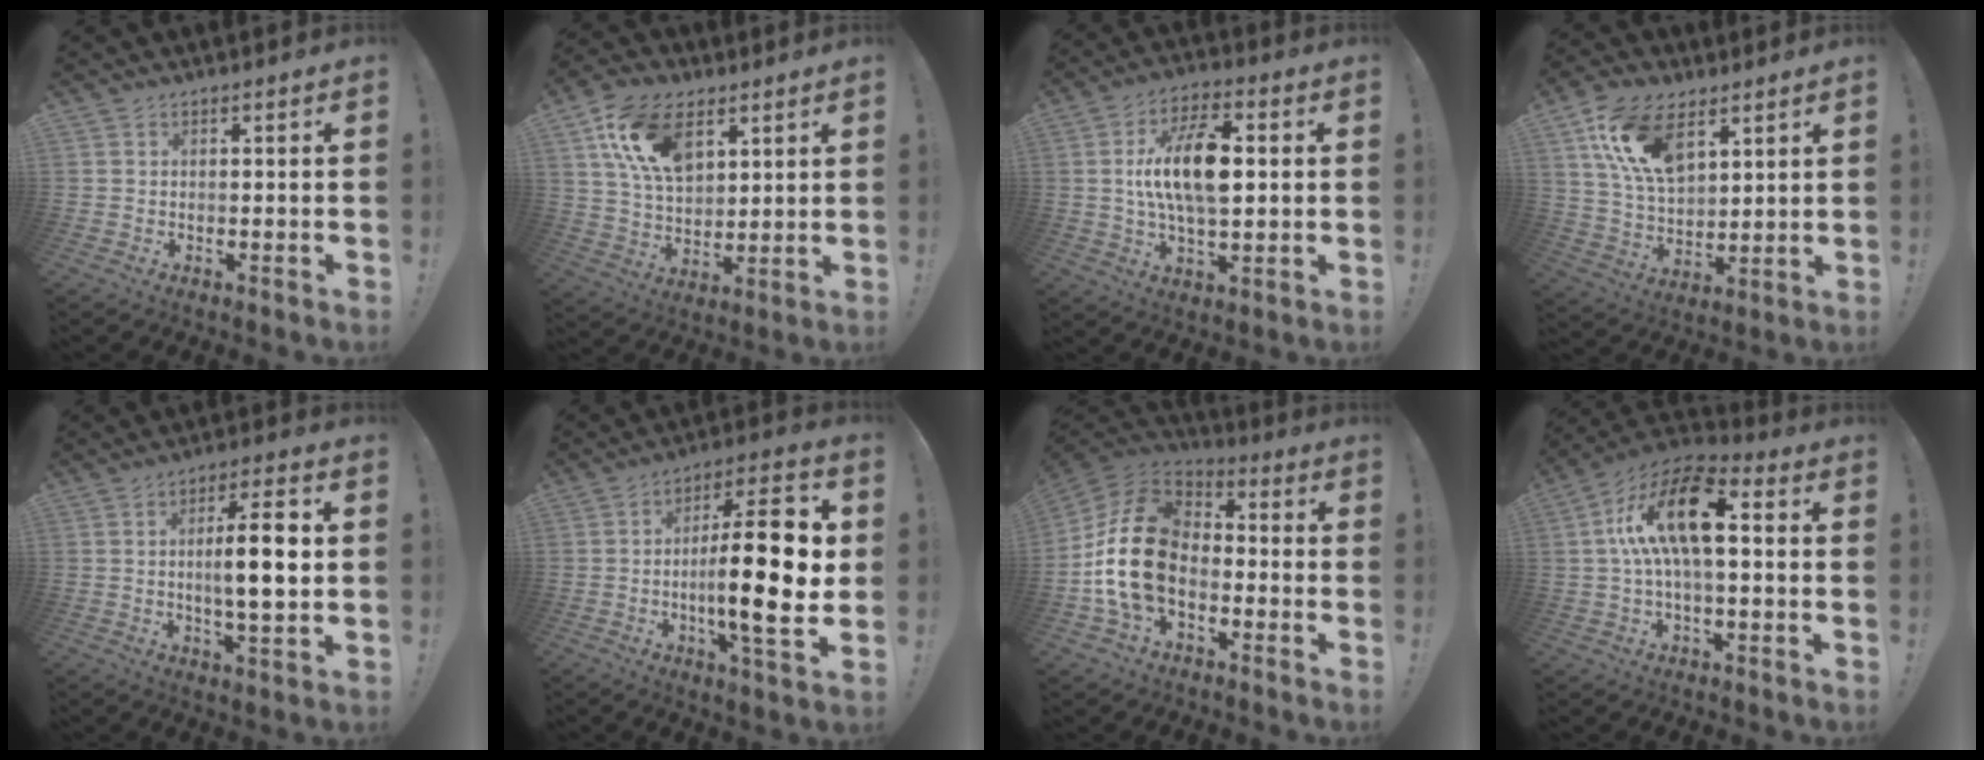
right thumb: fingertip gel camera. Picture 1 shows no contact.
{"total": 17.2, "force": [7.8, 10.5, 11.1], "torque": [-0.206, -0.022, 0.147]}
{"total": 15.9, "force": [1.7, 8.4, 13.4], "torque": [-0.234, 0.004, 0.026]}
{"total": 17.0, "force": [8.6, 9.8, 10.9], "torque": [-0.214, -0.030, 0.161]}
{"total": 10.5, "force": [0.4, 2.2, 10.2], "torque": [-0.172, 0.005, -0.002]}
{"total": 21.3, "force": [-1.1, 5.6, 20.6], "torque": [-0.328, -0.002, -0.022]}
{"total": 20.1, "force": [-3.1, 13.4, 14.7], "torque": [-0.281, 0.033, -0.045]}
{"total": 17.5, "force": [3.1, 7.5, 15.5], "torque": [-0.282, 0.002, 0.050]}